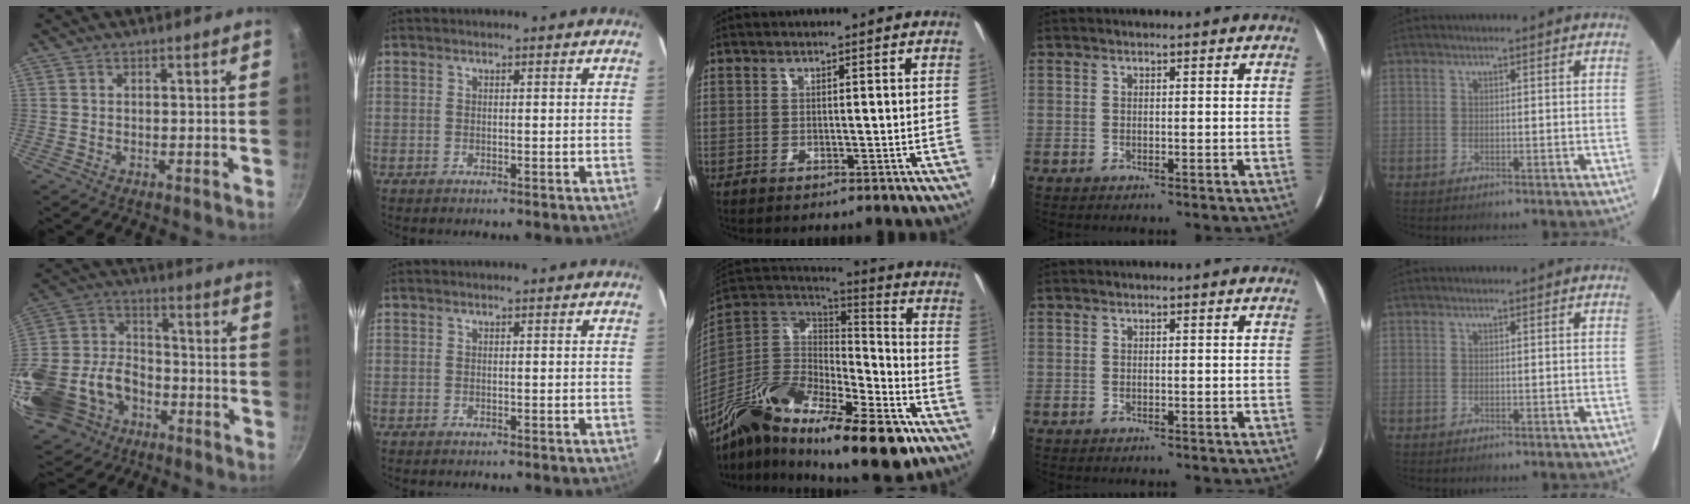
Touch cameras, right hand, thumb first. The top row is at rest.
{"thumb": {"total": 24.8, "force": [-10.3, 17.8, 13.8], "torque": [-0.290, 0.047, -0.175]}, "middle": {"total": 29.7, "force": [-18.0, 9.7, 21.5], "torque": [-0.369, -0.032, -0.295]}}